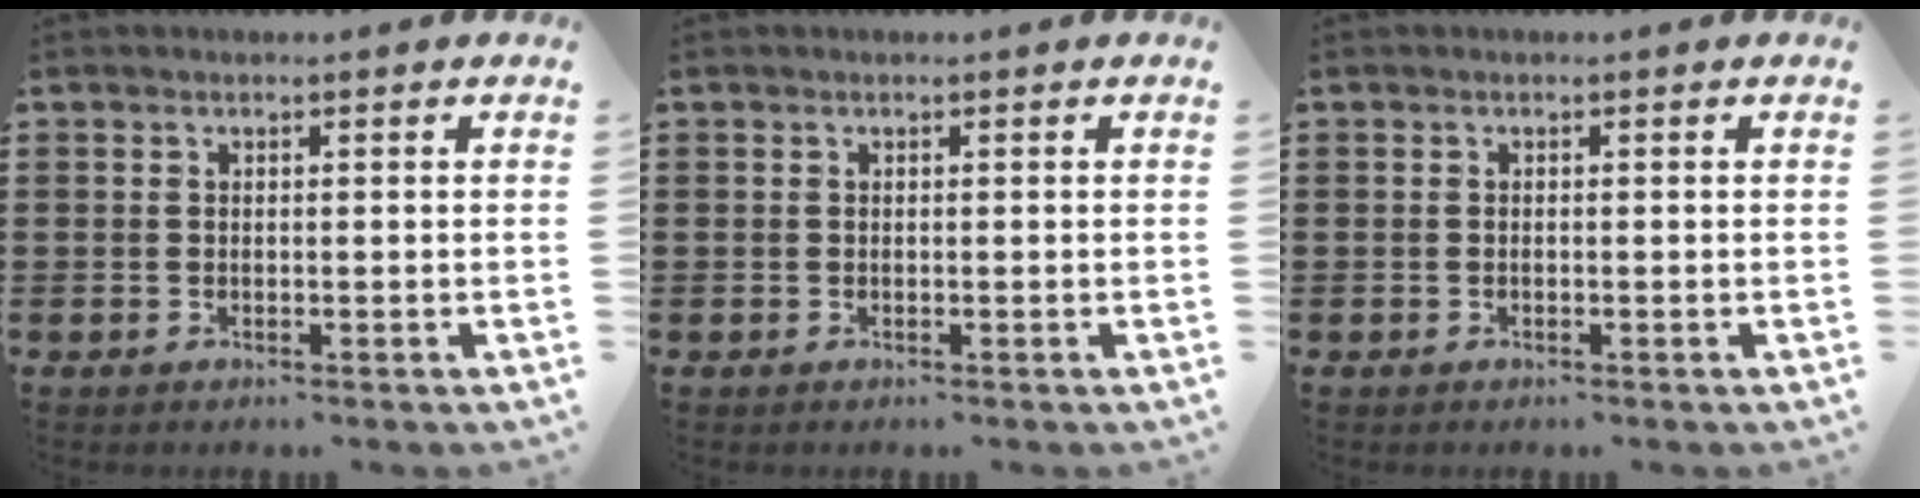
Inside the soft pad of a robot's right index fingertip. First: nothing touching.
{"total": 0.0}
{"total": 0.0}